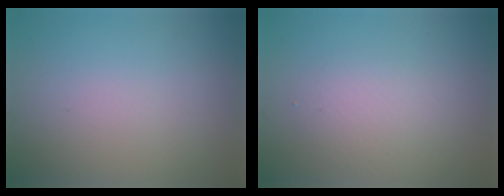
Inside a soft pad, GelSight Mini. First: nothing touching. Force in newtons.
{"total": 2.2, "press": 2.2, "slide": 0.1}